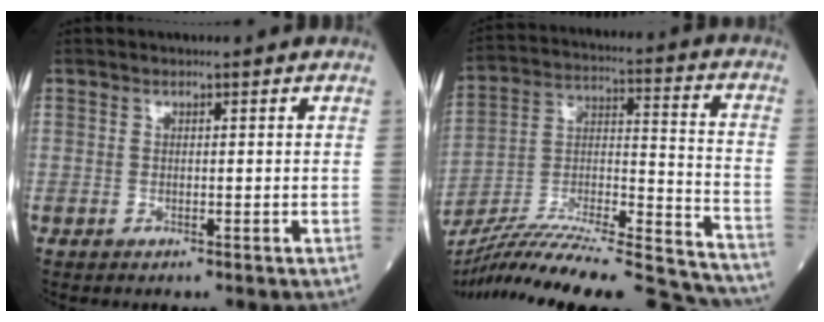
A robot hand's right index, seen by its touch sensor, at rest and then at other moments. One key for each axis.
{"total": 32.9, "fx": -29.8, "fy": 2.4, "fz": 13.7, "tx": -0.179, "ty": -0.026, "tz": -0.450}